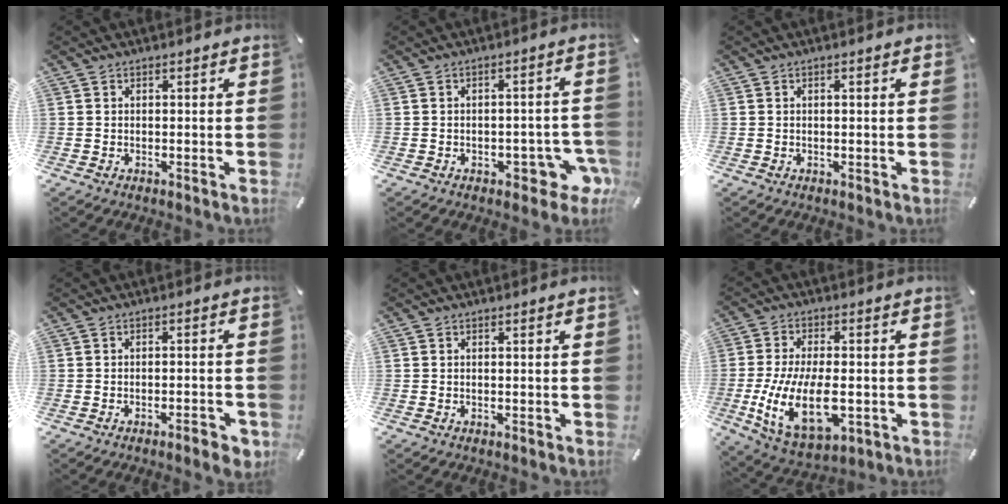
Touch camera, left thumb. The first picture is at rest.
{"total": 8.7, "force": [-3.5, 4.5, 6.6], "torque": [-0.062, 0.009, -0.054]}
{"total": 0.9, "force": [0.1, 0.1, 0.8], "torque": [-0.016, 0.001, 0.002]}
{"total": 3.9, "force": [-2.4, 1.1, 2.9], "torque": [-0.042, 0.010, -0.041]}
{"total": 0.0}
{"total": 16.1, "force": [-3.3, 8.8, 13.1], "torque": [-0.258, -0.010, -0.054]}